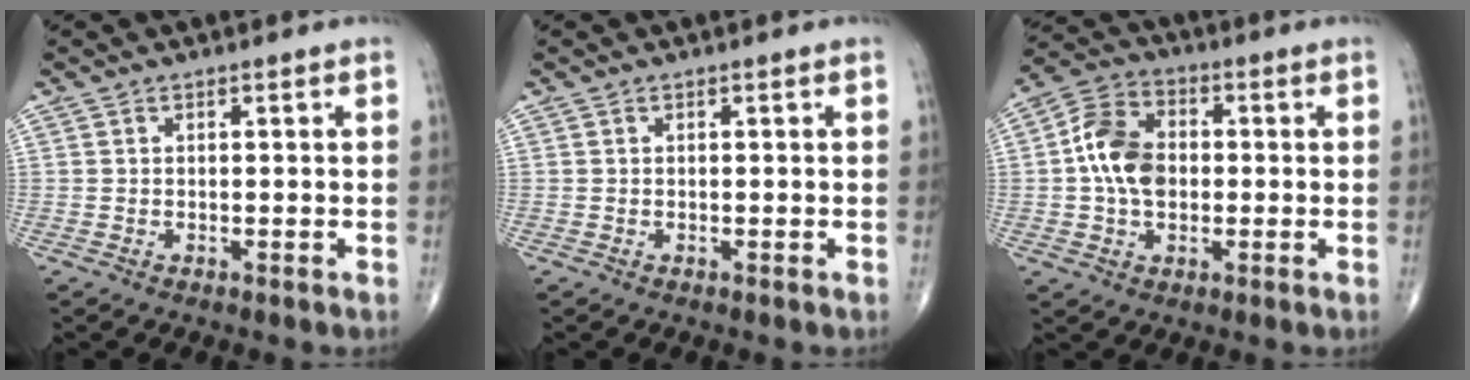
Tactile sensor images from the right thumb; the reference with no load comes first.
{"total": 0.0}
{"total": 10.6, "force": [0.1, 7.4, 7.6], "torque": [-0.128, 0.021, -0.008]}